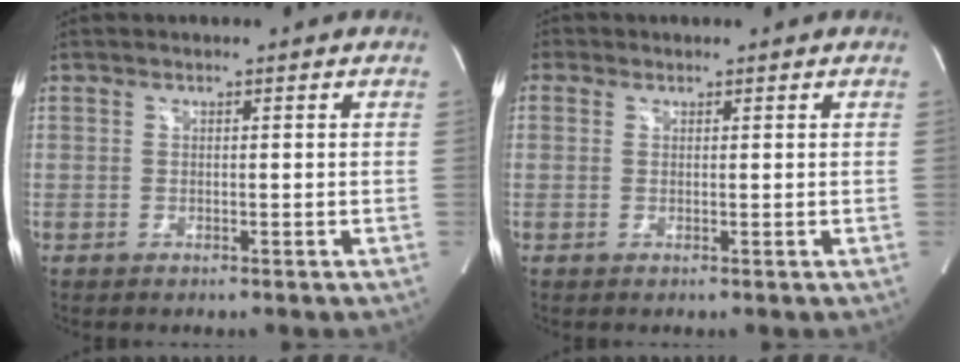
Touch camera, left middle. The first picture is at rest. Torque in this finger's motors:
{"motor_torque": [1.89, -0.24, 1.05, 0.21]}